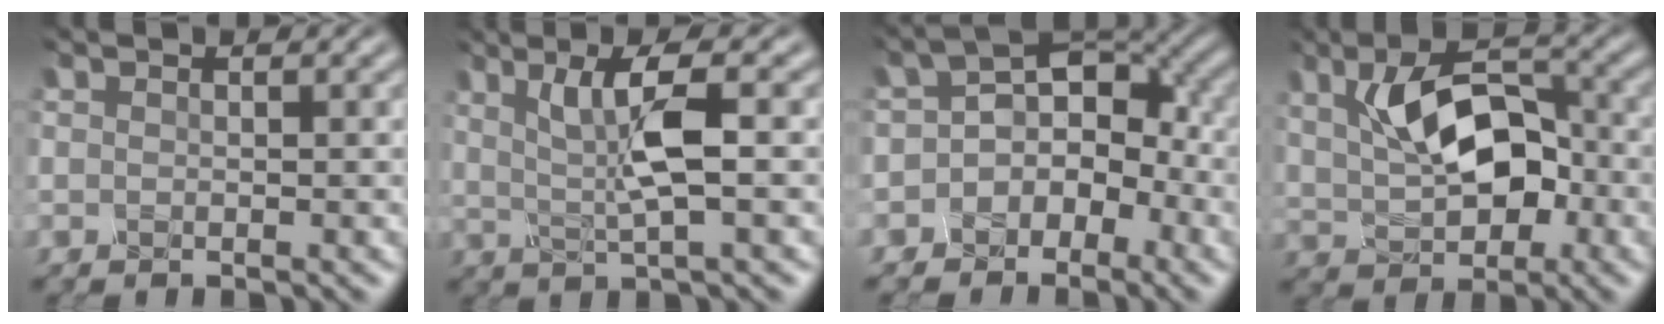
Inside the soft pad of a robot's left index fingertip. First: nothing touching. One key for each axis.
{"total": 5.1, "fx": 0.4, "fy": 1.0, "fz": 5.0, "tx": -0.094, "ty": 0.002, "tz": 0.012}
{"total": 4.6, "fx": -2.2, "fy": 3.5, "fz": 2.0, "tx": -0.006, "ty": 0.013, "tz": -0.049}
{"total": 7.2, "fx": 0.1, "fy": 4.1, "fz": 5.9, "tx": -0.098, "ty": 0.012, "tz": -0.003}